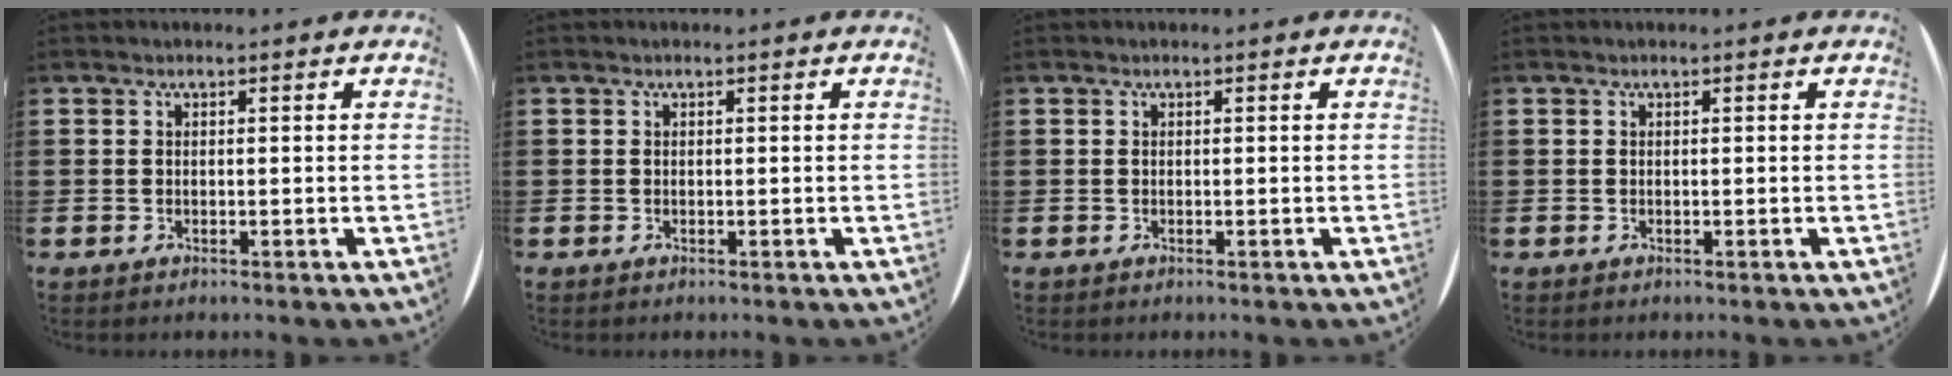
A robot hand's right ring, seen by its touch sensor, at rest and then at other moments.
{"total": 0.0}
{"total": 0.0}
{"total": 0.0}